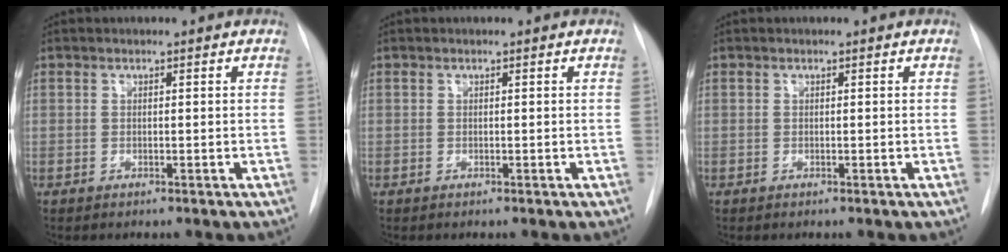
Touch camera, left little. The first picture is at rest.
{"total": 0.0}
{"total": 0.0}